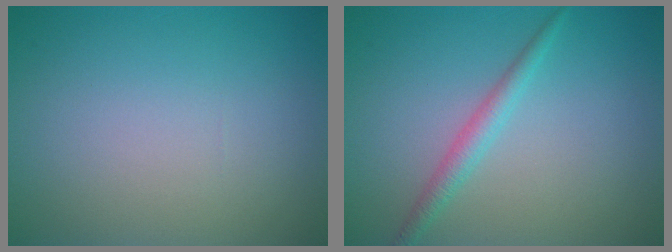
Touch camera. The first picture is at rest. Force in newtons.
{"total": 1.9, "press": 1.9, "slide": 0.1}